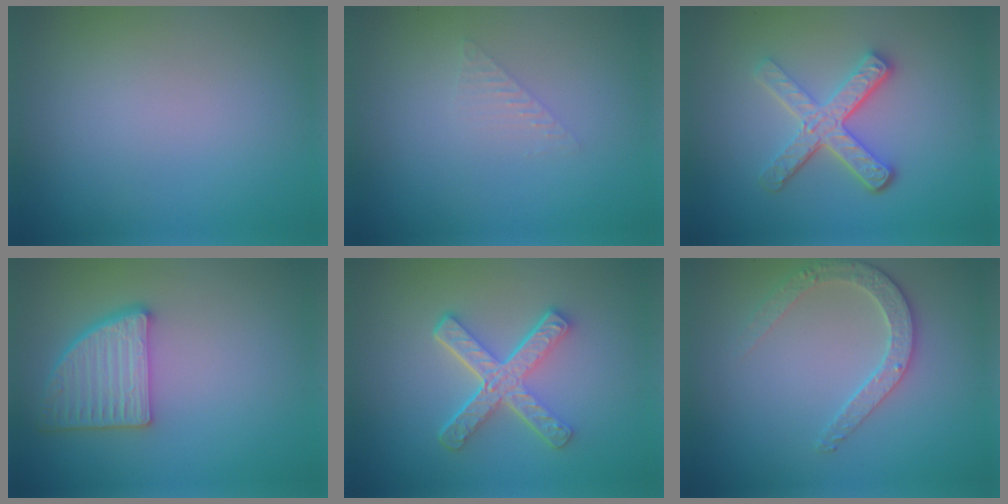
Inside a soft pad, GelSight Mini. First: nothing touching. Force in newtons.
{"total": 1.0, "press": 1.0, "slide": 0.0}
{"total": 4.5, "press": 3.3, "slide": 3.0}
{"total": 4.2, "press": 3.9, "slide": 1.6}
{"total": 5.2, "press": 3.7, "slide": 3.6}
{"total": 2.7, "press": 2.6, "slide": 0.7}